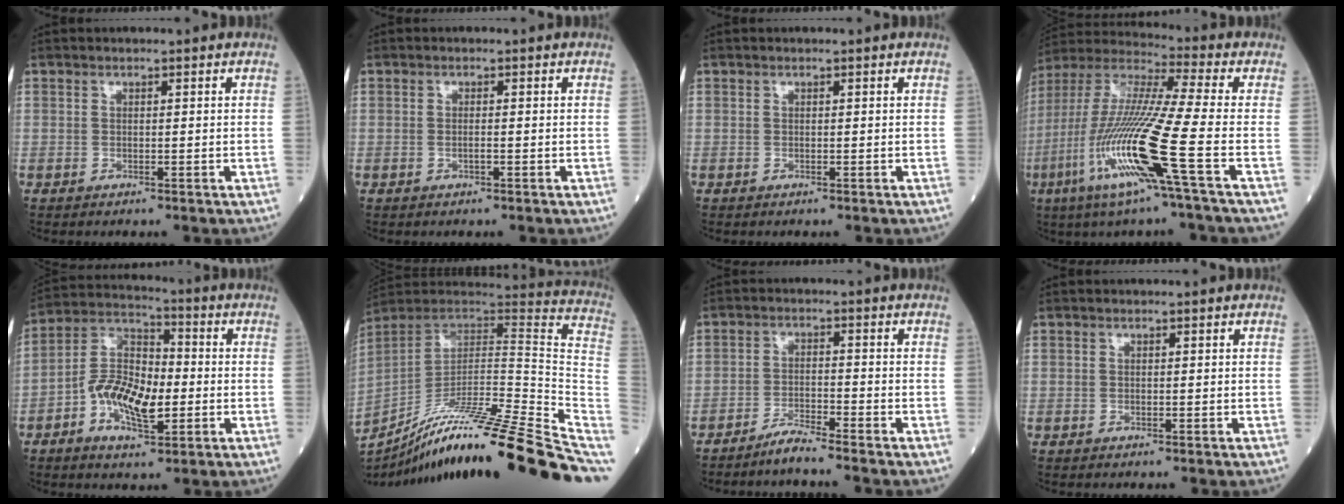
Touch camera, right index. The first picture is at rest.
{"total": 0.8, "force": [-0.3, 0.0, 0.7], "torque": [-0.021, 0.000, -0.006]}
{"total": 0.0}
{"total": 18.4, "force": [-6.6, -0.8, 17.1], "torque": [-0.376, -0.029, -0.139]}
{"total": 11.0, "force": [-2.8, 5.0, 9.4], "torque": [-0.193, 0.015, -0.056]}
{"total": 31.0, "force": [-23.8, -1.1, 19.9], "torque": [-0.207, -0.028, -0.363]}
{"total": 3.6, "force": [-3.3, -1.0, 1.1], "torque": [-0.027, -0.015, -0.066]}
{"total": 0.0}